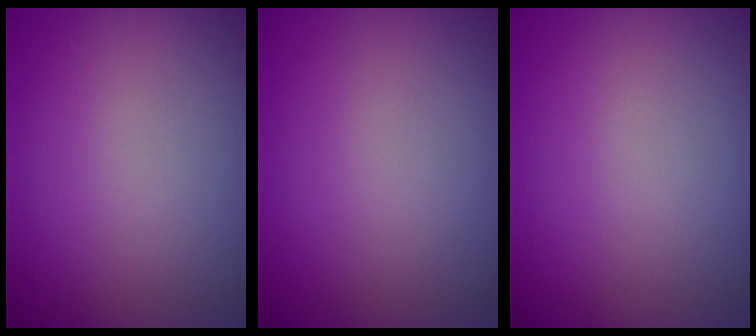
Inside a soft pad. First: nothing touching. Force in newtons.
{"total": 0.0}
{"total": 0.0}